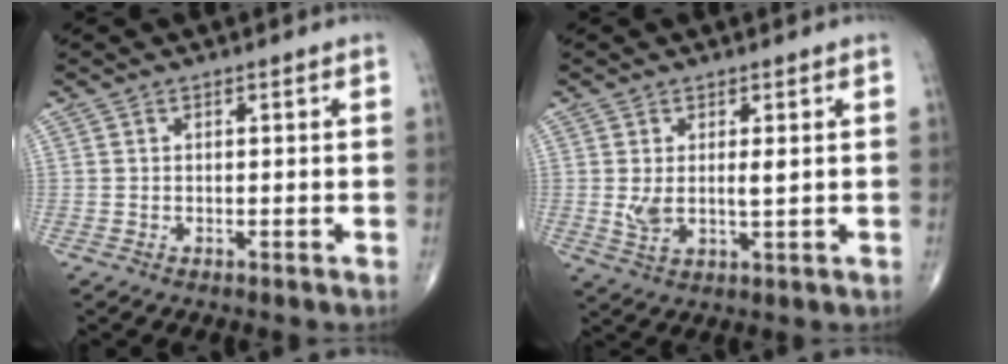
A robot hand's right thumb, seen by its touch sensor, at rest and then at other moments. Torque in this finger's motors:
{"motor_torque": [0.35, 0.40, 0.22, 0.22, 0.02]}